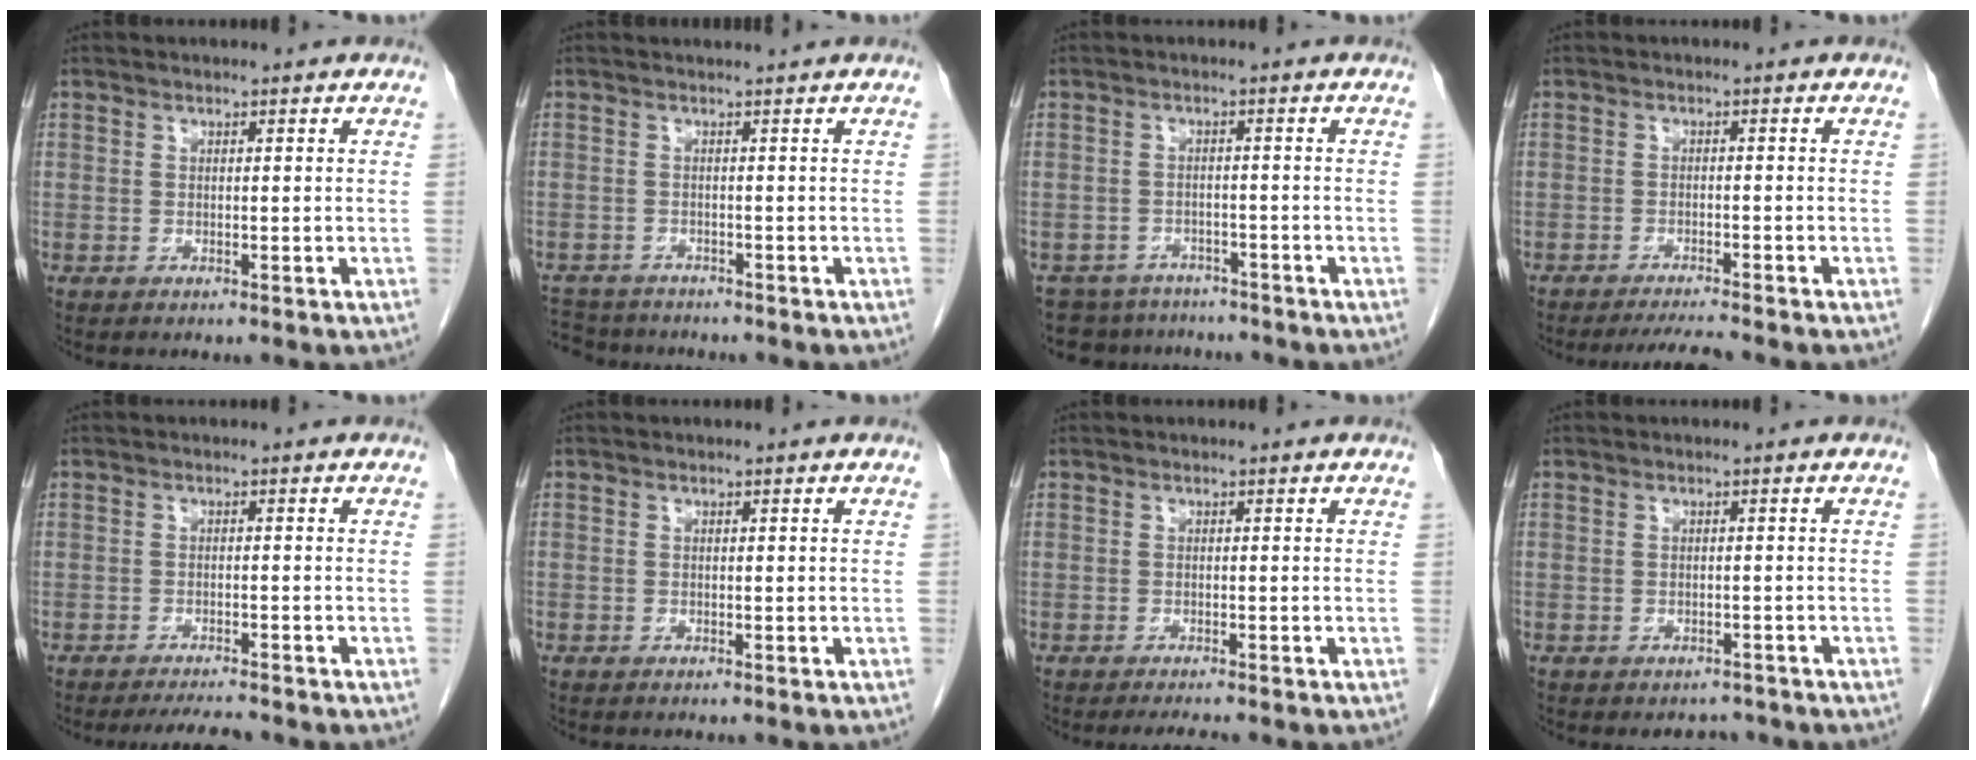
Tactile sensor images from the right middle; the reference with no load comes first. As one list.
[{"total": 4.8, "force": [-3.8, 1.9, 2.4], "torque": [-0.041, 0.023, -0.052]}, {"total": 8.2, "force": [-7.4, 3.7, 0.5], "torque": [-0.009, 0.009, -0.093]}, {"total": 3.6, "force": [-3.3, -0.7, 1.1], "torque": [-0.020, -0.015, -0.055]}, {"total": 3.8, "force": [-3.6, 0.0, 1.3], "torque": [-0.021, -0.013, -0.058]}, {"total": 0.0}, {"total": 2.3, "force": [-2.1, 0.2, 1.0], "torque": [-0.015, -0.006, -0.029]}, {"total": 2.4, "force": [-2.1, 1.2, 0.2], "torque": [-0.003, 0.002, -0.028]}]